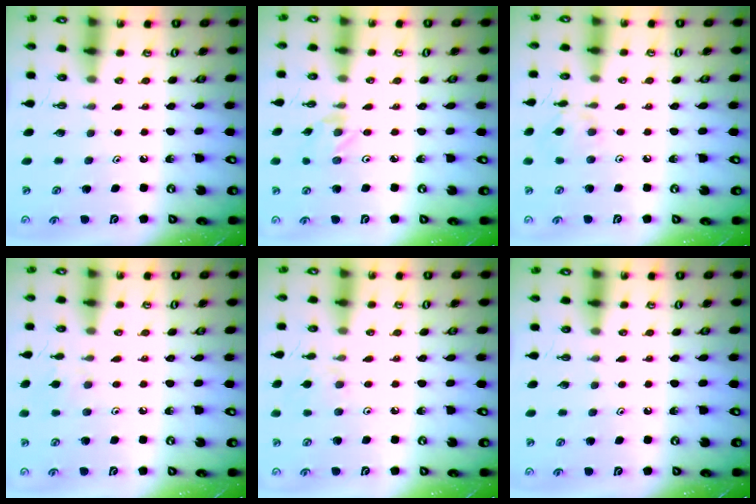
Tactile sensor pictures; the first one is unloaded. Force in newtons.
{"total": 0.5, "press": 0.5, "slide": 0.1}
{"total": 6.2, "press": 6.2, "slide": 0.3}
{"total": 4.8, "press": 4.8, "slide": 0.7}
{"total": 3.2, "press": 3.2, "slide": 0.5}
{"total": 0.0}